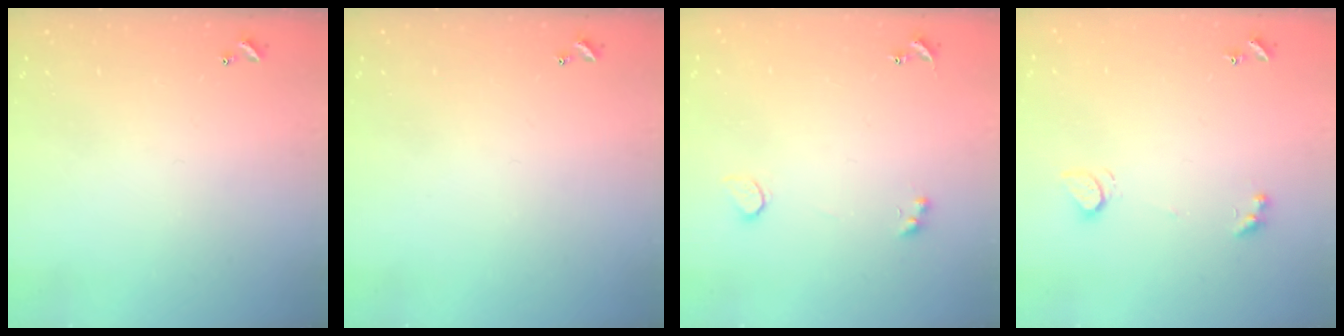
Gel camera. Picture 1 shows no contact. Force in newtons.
{"total": 0.0}
{"total": 2.1, "press": 1.9, "slide": 1.0}
{"total": 1.4, "press": 1.2, "slide": 0.6}